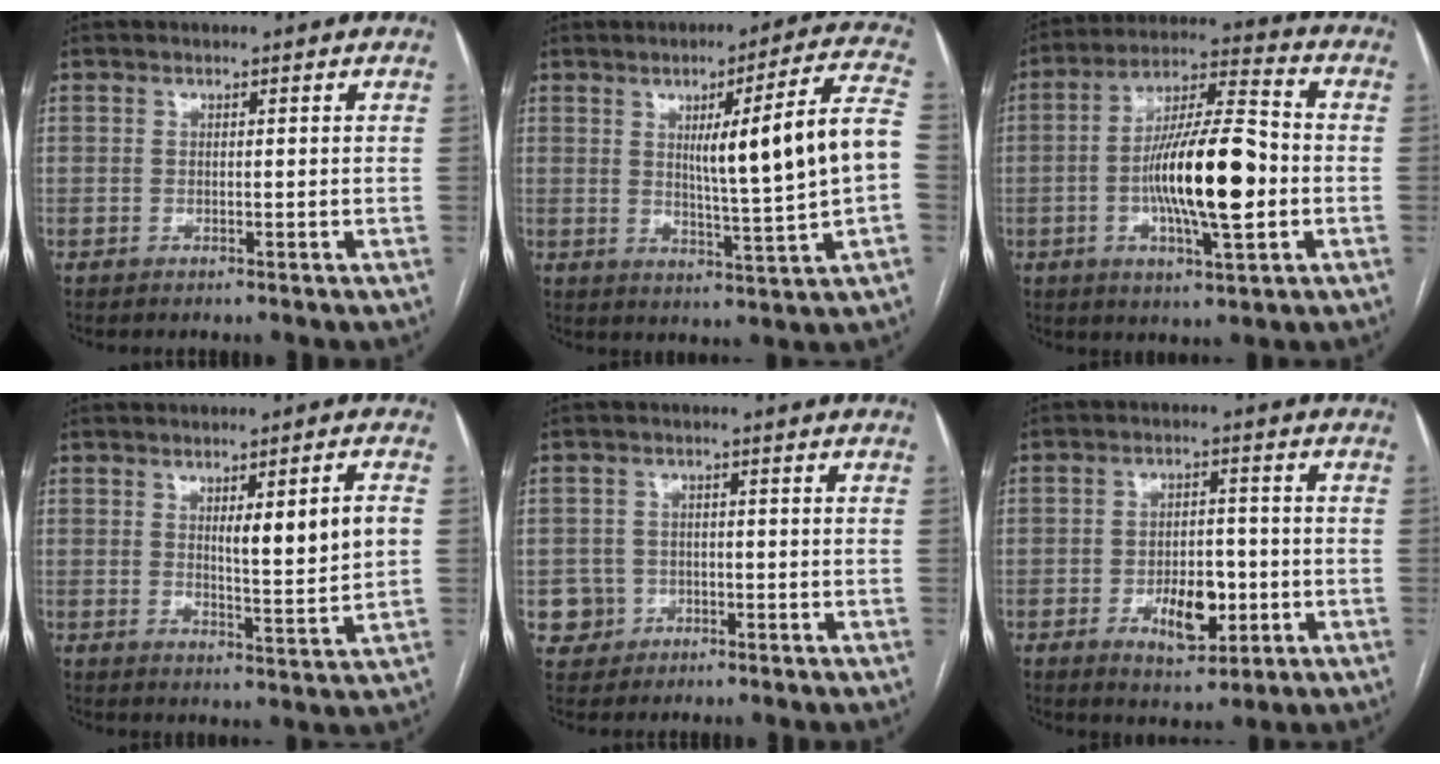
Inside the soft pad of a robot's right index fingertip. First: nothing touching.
{"total": 13.9, "force": [1.2, -0.8, 13.8], "torque": [-0.198, 0.006, 0.021]}
{"total": 15.2, "force": [-2.5, 2.8, 14.7], "torque": [-0.268, 0.005, -0.042]}
{"total": 7.7, "force": [1.6, 0.4, 7.5], "torque": [-0.114, -0.007, 0.025]}
{"total": 3.9, "force": [-1.1, 3.7, -0.3], "torque": [0.014, 0.014, -0.018]}
{"total": 7.3, "force": [-2.4, 3.6, 5.9], "torque": [-0.094, 0.003, -0.030]}